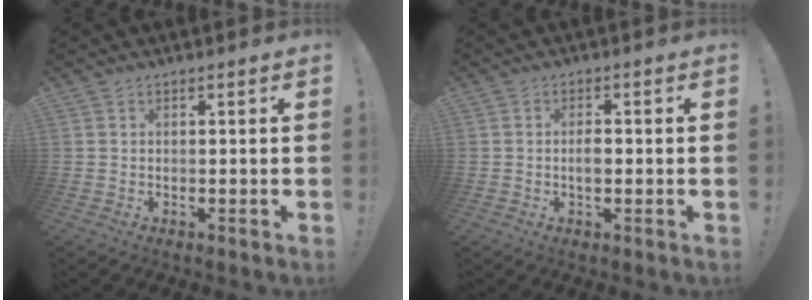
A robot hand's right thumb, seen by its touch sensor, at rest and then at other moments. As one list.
[{"total": 2.8, "force": [-0.7, 1.3, 2.4], "torque": [-0.034, 0.003, -0.016]}]